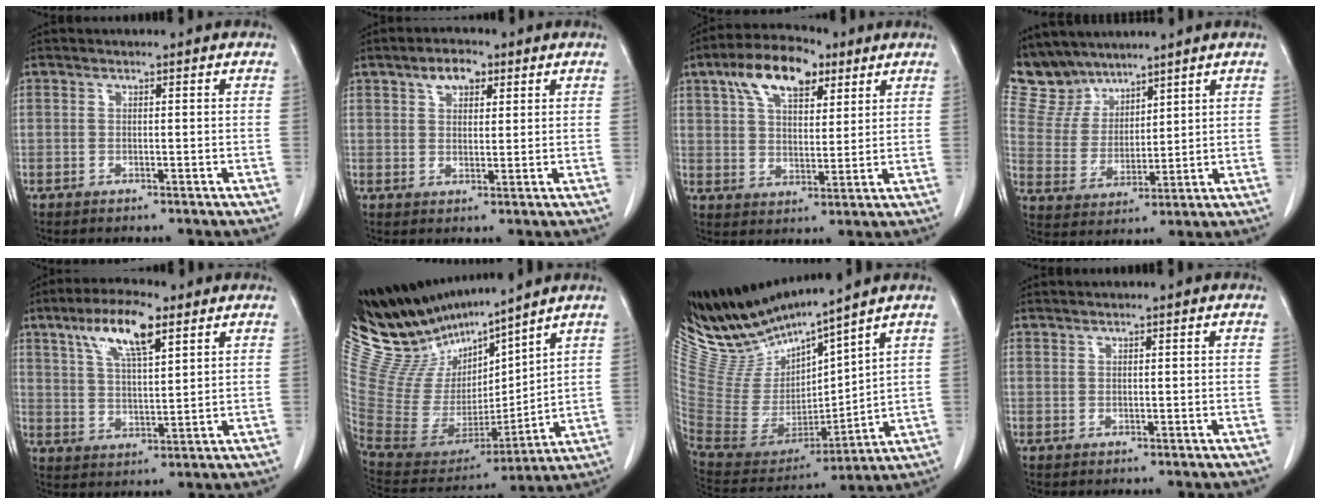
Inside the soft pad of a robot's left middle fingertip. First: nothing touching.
{"total": 4.2, "force": [2.3, 2.2, 2.7], "torque": [-0.046, 0.012, 0.040]}
{"total": 11.3, "force": [6.2, 5.2, 7.9], "torque": [-0.142, 0.027, 0.109]}
{"total": 7.7, "force": [7.0, 3.2, 0.1], "torque": [-0.015, 0.010, 0.156]}
{"total": 9.8, "force": [5.5, 2.4, 7.7], "torque": [-0.146, 0.011, 0.101]}
{"total": 17.0, "force": [15.2, 3.4, 6.7], "torque": [-0.138, -0.010, 0.305]}
{"total": 13.3, "force": [12.5, 0.3, 4.6], "torque": [-0.108, -0.022, 0.261]}
{"total": 0.5, "force": [0.5, 0.0, 0.0], "torque": [-0.003, 0.002, 0.014]}